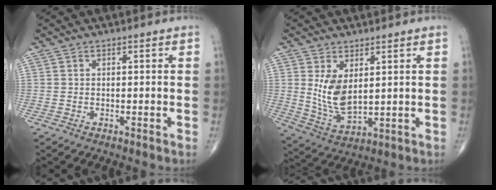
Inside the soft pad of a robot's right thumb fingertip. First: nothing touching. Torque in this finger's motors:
{"motor_torque": [-0.55, 0.62, 0.74, 0.32, 0.10]}